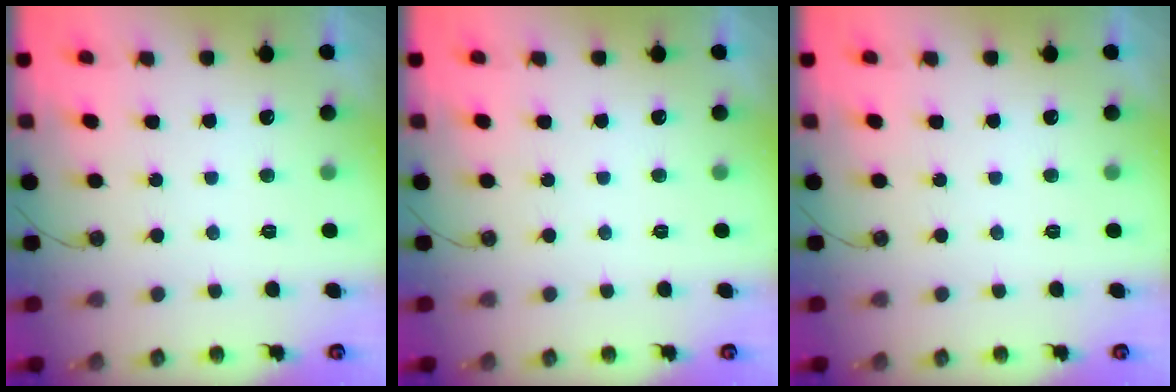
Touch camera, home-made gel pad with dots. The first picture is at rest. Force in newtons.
{"total": 0.0}
{"total": 0.0}